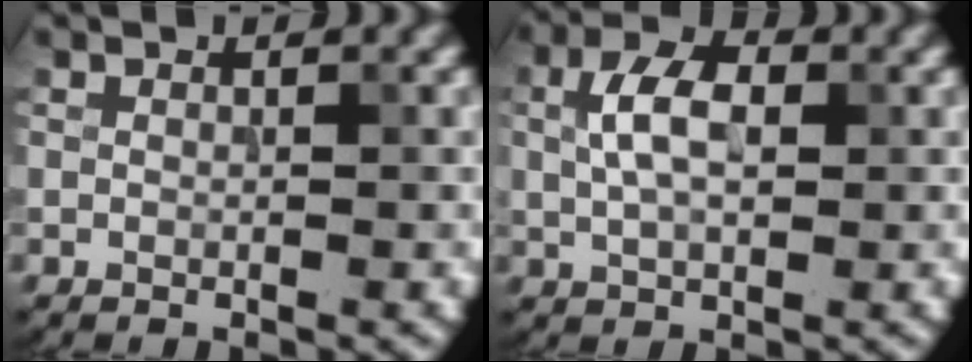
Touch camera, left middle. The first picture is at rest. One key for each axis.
{"total": 4.7, "fx": 0.7, "fy": 2.6, "fz": 3.8, "tx": -0.080, "ty": 0.006, "tz": 0.010}